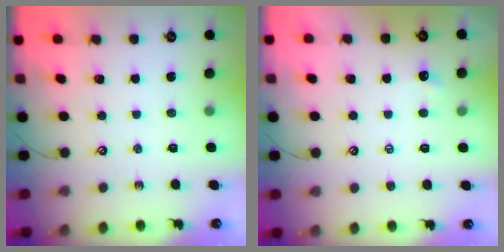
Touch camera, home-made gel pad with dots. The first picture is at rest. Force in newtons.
{"total": 0.7, "press": 0.6, "slide": 0.3}